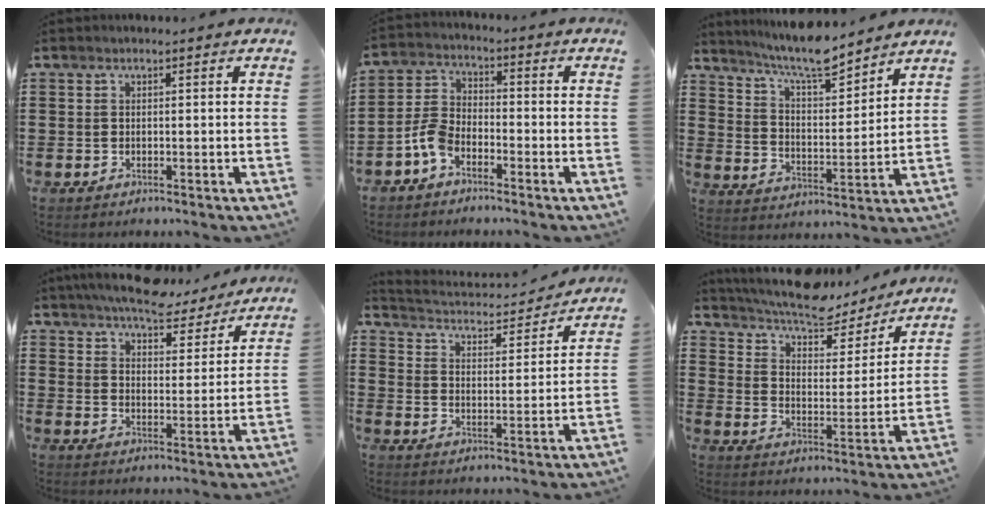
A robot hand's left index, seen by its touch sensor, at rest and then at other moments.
{"total": 5.0, "force": [-3.2, 2.5, 2.9], "torque": [-0.080, 0.007, -0.069]}
{"total": 8.3, "force": [7.6, 0.8, 3.2], "torque": [-0.081, -0.039, 0.134]}
{"total": 6.3, "force": [6.0, 0.7, 1.5], "torque": [-0.047, -0.035, 0.104]}
{"total": 3.0, "force": [3.0, 0.3, 0.4], "torque": [-0.030, -0.028, 0.042]}
{"total": 8.6, "force": [7.9, 1.9, 2.9], "torque": [-0.082, -0.049, 0.137]}